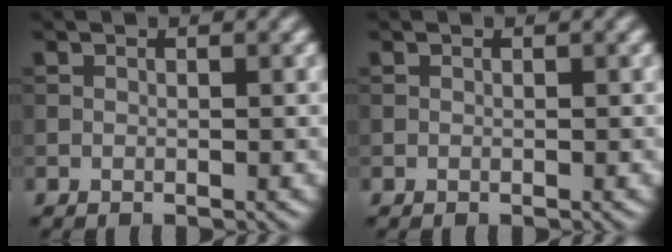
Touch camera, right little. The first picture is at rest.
{"total": 0.0}